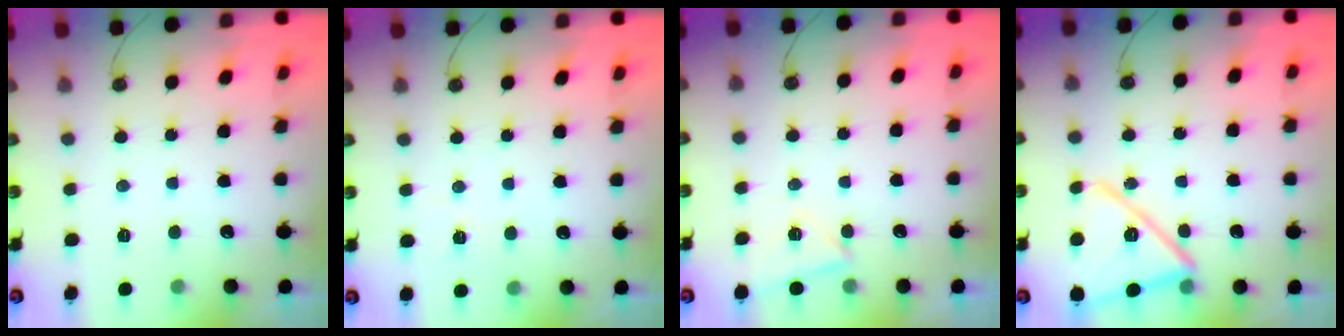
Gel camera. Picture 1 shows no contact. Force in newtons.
{"total": 2.7, "press": 2.5, "slide": 1.0}
{"total": 5.2, "press": 4.5, "slide": 2.6}
{"total": 16.1, "press": 16.1, "slide": 0.9}